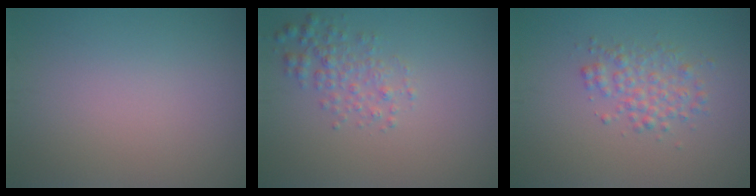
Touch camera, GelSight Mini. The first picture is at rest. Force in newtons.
{"total": 2.4, "press": 2.4, "slide": 0.1}
{"total": 2.6, "press": 2.6, "slide": 0.0}